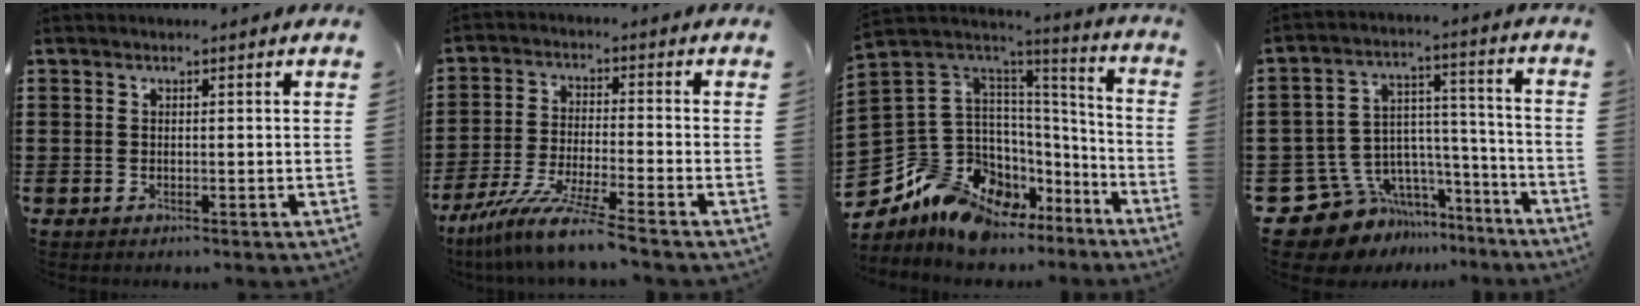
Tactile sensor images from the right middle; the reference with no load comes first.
{"total": 8.8, "force": [-7.6, -0.5, 4.5], "torque": [-0.097, -0.013, -0.150]}
{"total": 12.7, "force": [-10.0, 6.8, 3.7], "torque": [-0.124, -0.010, -0.192]}
{"total": 10.5, "force": [-7.9, 6.6, 2.0], "torque": [-0.063, 0.009, -0.143]}